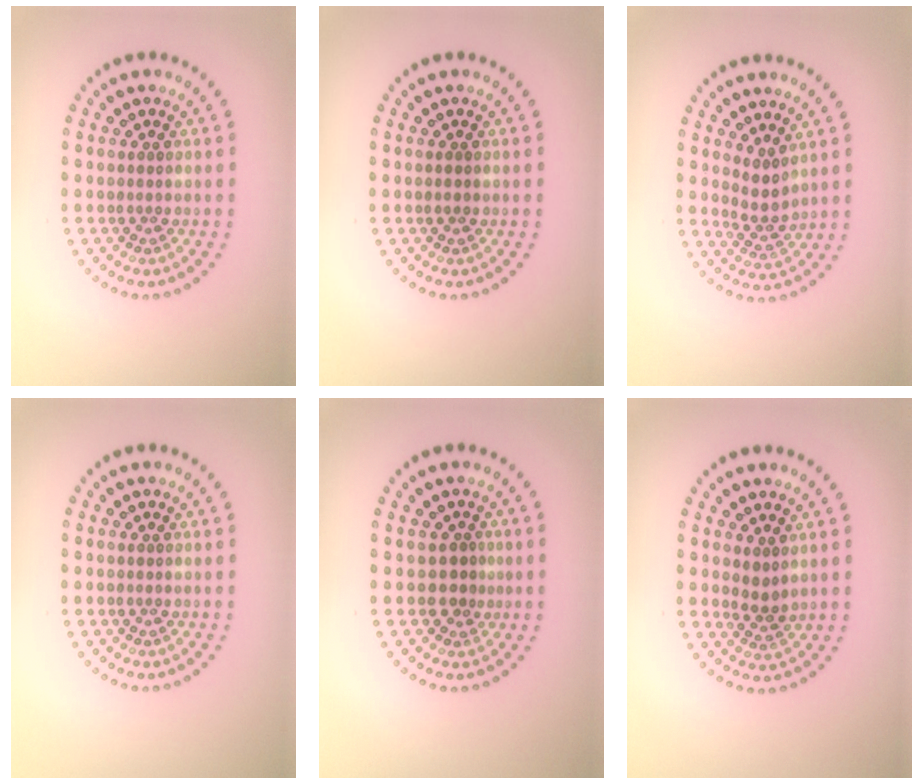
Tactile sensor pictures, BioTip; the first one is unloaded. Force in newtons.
{"total": 0.7, "press": 0.7, "slide": 0.1}
{"total": 2.1, "press": 1.6, "slide": 1.4}
{"total": 0.0}
{"total": 1.6, "press": 1.4, "slide": 0.9}
{"total": 1.5, "press": 1.3, "slide": 0.8}